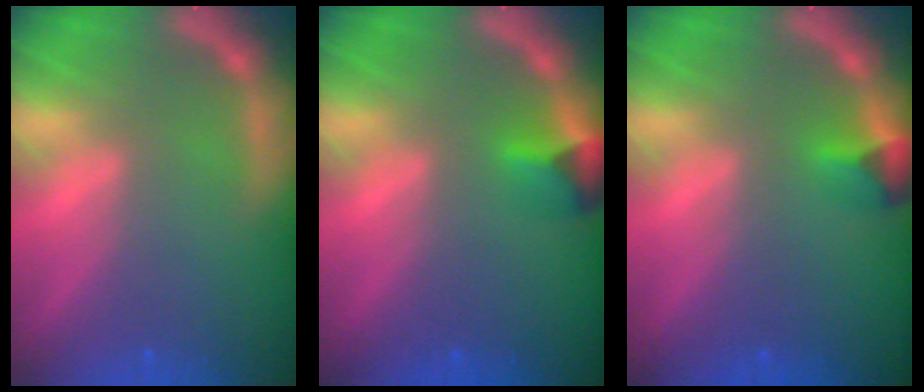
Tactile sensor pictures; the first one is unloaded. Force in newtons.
{"total": 2.4}
{"total": 1.9}